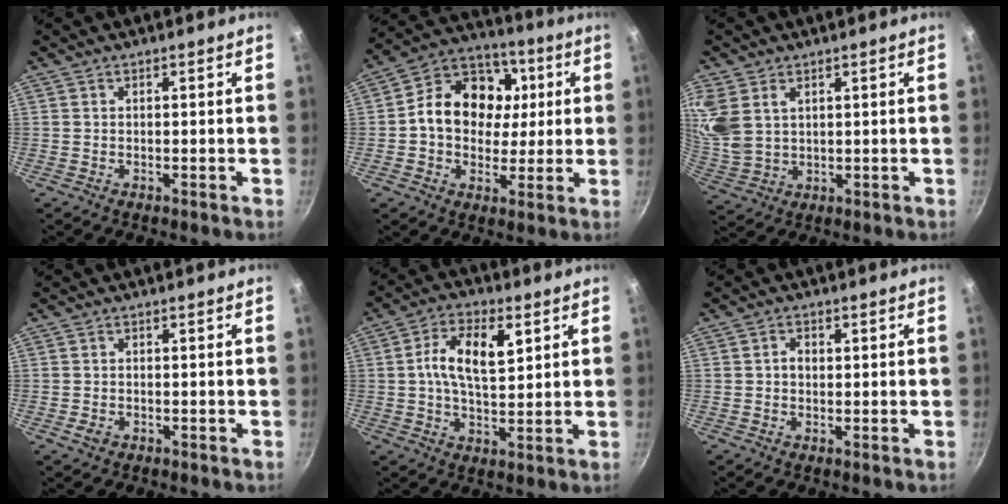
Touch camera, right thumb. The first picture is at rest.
{"total": 15.7, "force": [1.3, 12.5, 9.5], "torque": [-0.114, 0.025, 0.013]}
{"total": 10.8, "force": [3.5, 7.4, 7.1], "torque": [-0.178, -0.004, 0.085]}
{"total": 1.4, "force": [-0.6, 1.0, 0.7], "torque": [-0.013, 0.004, -0.009]}
{"total": 10.9, "force": [2.8, 5.4, 9.0], "torque": [-0.152, 0.001, 0.047]}
{"total": 2.1, "force": [0.2, 1.7, 1.3], "torque": [-0.014, 0.005, 0.003]}